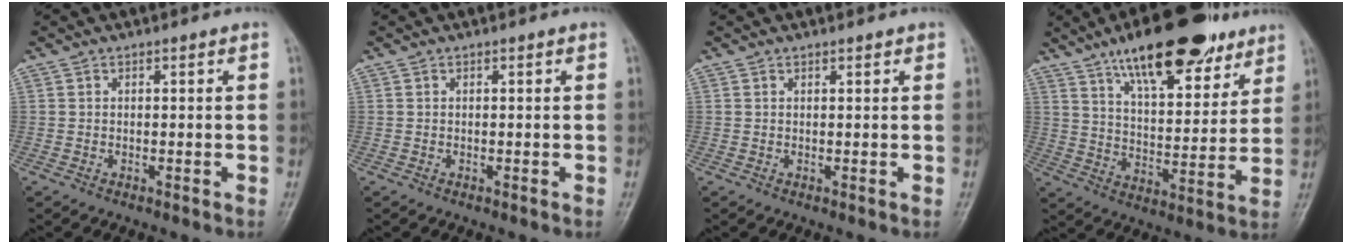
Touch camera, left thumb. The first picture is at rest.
{"total": 0.0}
{"total": 0.6, "force": [0.5, 0.2, 0.3], "torque": [-0.006, -0.003, 0.007]}
{"total": 20.3, "force": [13.3, 7.6, 13.4], "torque": [-0.169, -0.050, 0.215]}